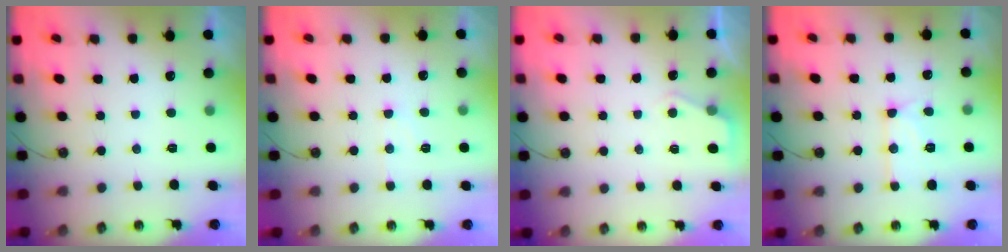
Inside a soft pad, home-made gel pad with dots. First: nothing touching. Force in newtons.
{"total": 4.5, "press": 4.4, "slide": 0.8}
{"total": 2.7, "press": 2.7, "slide": 0.4}
{"total": 12.3, "press": 12.2, "slide": 1.1}